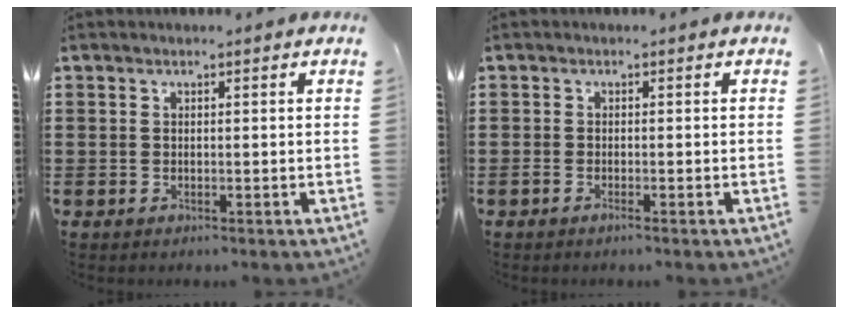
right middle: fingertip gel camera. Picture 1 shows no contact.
{"total": 0.8, "force": [-0.5, 0.0, 0.5], "torque": [-0.010, -0.004, -0.009]}